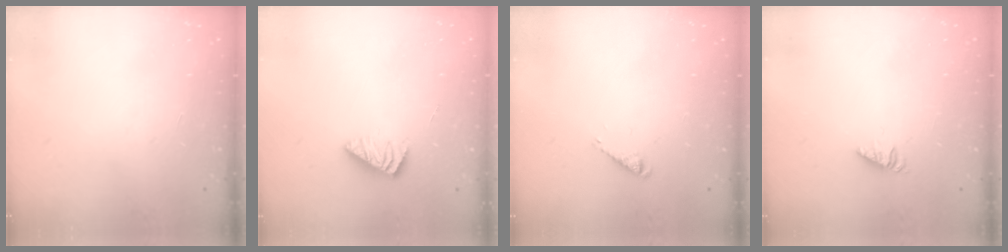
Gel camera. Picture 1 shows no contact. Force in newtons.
{"total": 2.2, "press": 2.2, "slide": 0.4}
{"total": 2.6, "press": 2.6, "slide": 0.5}
{"total": 1.2, "press": 1.2, "slide": 0.3}